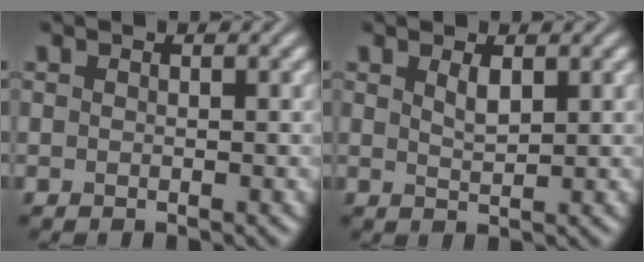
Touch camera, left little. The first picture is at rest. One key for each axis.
{"total": 1.5, "fx": 0.9, "fy": 0.4, "fz": 1.1, "tx": -0.023, "ty": -0.001, "tz": 0.018}